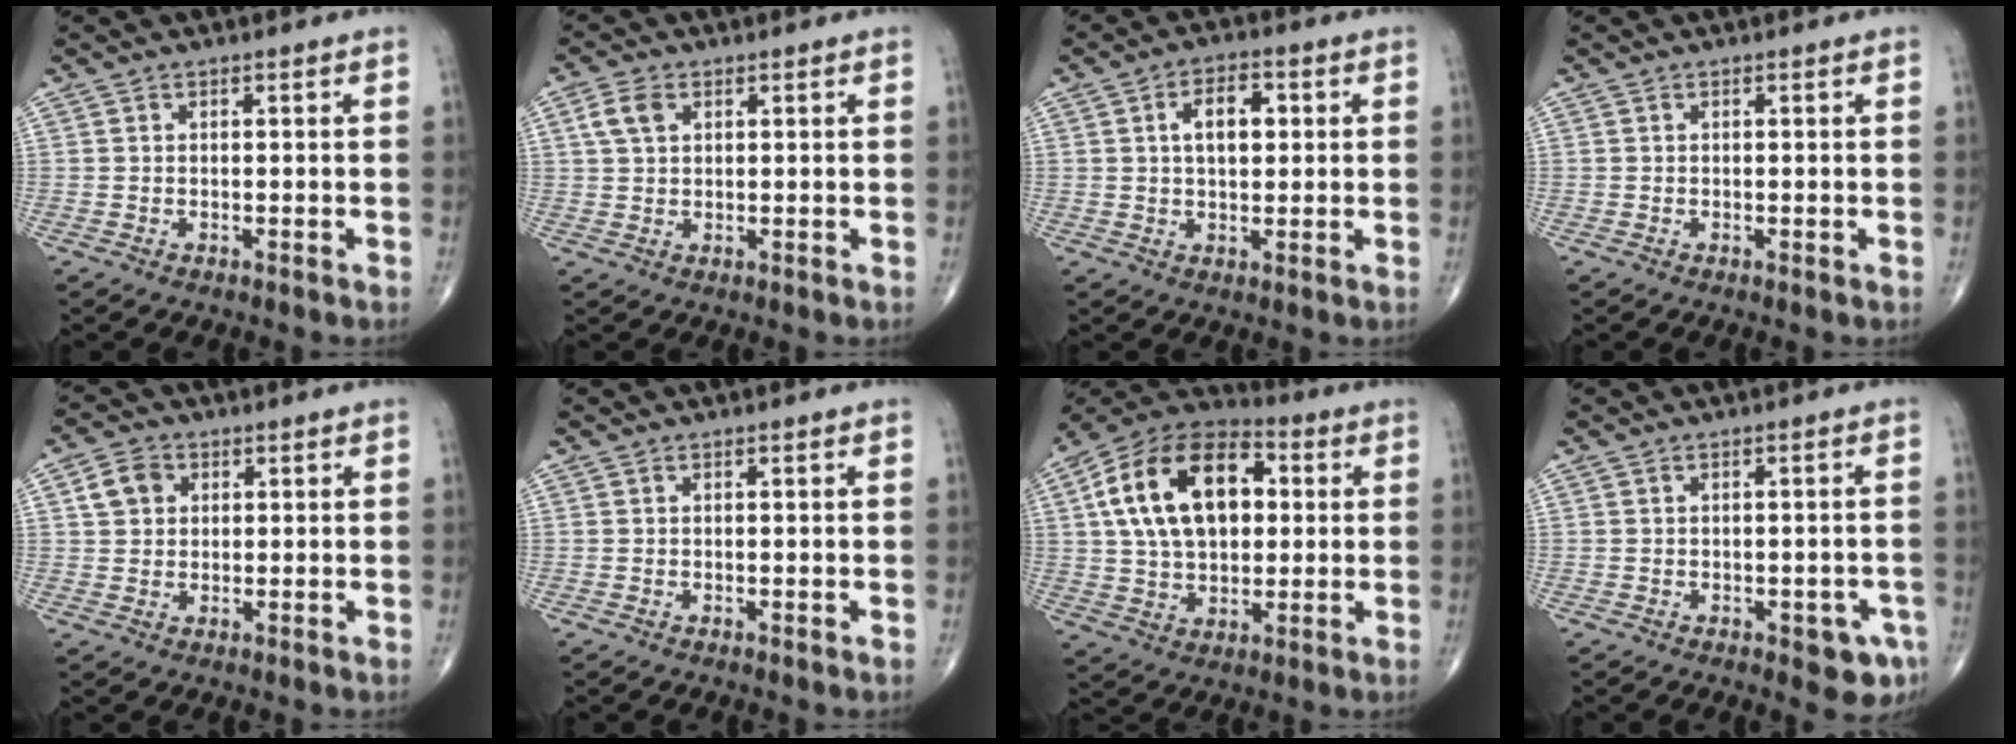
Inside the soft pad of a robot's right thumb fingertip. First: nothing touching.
{"total": 4.3, "force": [1.6, 2.8, 2.8], "torque": [-0.058, 0.005, 0.031]}
{"total": 7.1, "force": [1.5, 4.0, 5.7], "torque": [-0.079, 0.007, 0.022]}
{"total": 0.0}
{"total": 4.8, "force": [1.4, 3.9, 2.4], "torque": [-0.032, 0.003, 0.022]}
{"total": 0.0}
{"total": 21.1, "force": [4.2, 13.0, 16.1], "torque": [-0.262, 0.017, 0.066]}
{"total": 5.7, "force": [-2.6, 2.5, 4.4], "torque": [-0.035, 0.007, -0.025]}